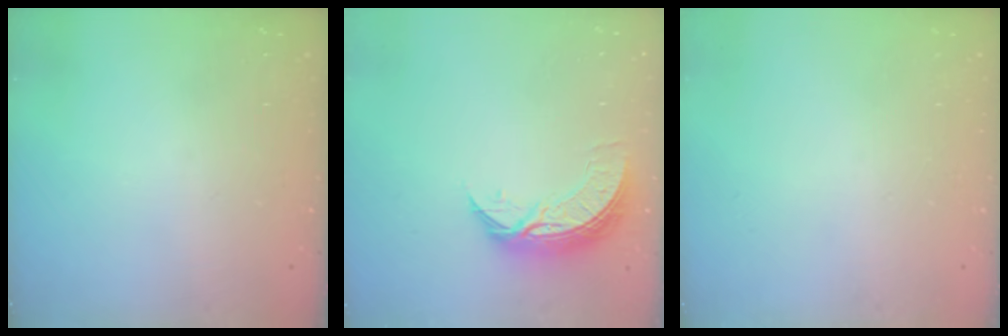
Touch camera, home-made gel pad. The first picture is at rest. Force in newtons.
{"total": 8.0, "press": 8.0, "slide": 0.7}
{"total": 0.0}